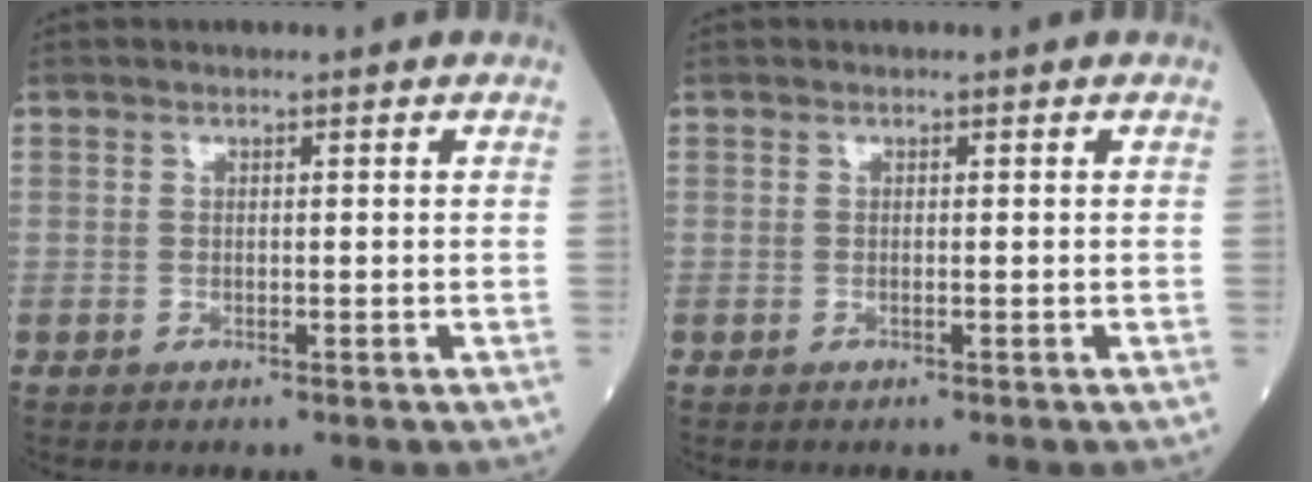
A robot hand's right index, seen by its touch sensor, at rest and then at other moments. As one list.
[{"total": 0.0}]